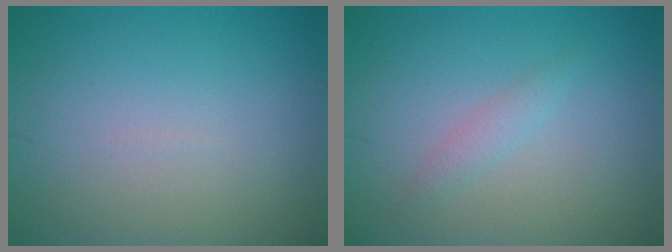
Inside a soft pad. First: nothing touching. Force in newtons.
{"total": 1.2, "press": 1.2, "slide": 0.1}